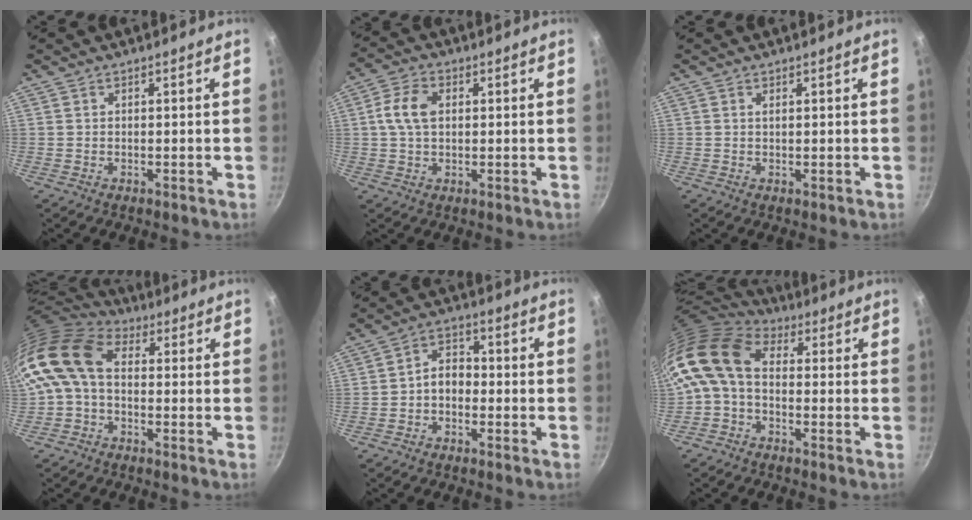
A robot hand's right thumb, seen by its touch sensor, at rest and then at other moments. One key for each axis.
{"total": 7.1, "fx": 1.0, "fy": 4.5, "fz": 5.3, "tx": -0.101, "ty": 0.014, "tz": 0.012}
{"total": 0.7, "fx": 0.3, "fy": 0.1, "fz": 0.6, "tx": -0.011, "ty": -0.001, "tz": 0.004}
{"total": 12.0, "fx": 0.2, "fy": 7.9, "fz": 9.0, "tx": -0.171, "ty": 0.026, "tz": -0.017}
{"total": 5.0, "fx": -1.4, "fy": 3.6, "fz": 3.1, "tx": -0.030, "ty": 0.027, "tz": -0.034}
{"total": 12.1, "fx": -0.5, "fy": 7.9, "fz": 9.1, "tx": -0.180, "ty": 0.026, "tz": -0.030}